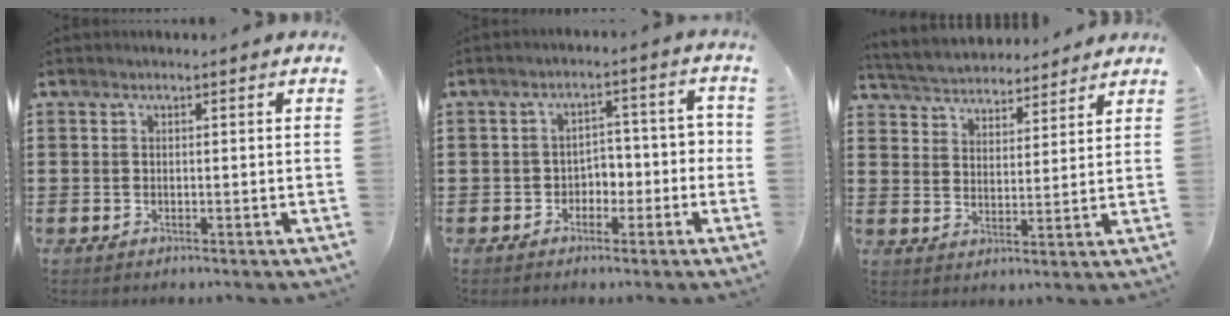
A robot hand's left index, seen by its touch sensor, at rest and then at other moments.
{"total": 3.6, "force": [-2.0, 2.6, 1.3], "torque": [-0.035, 0.009, -0.048]}
{"total": 4.2, "force": [4.1, 0.6, -0.2], "torque": [-0.019, -0.025, 0.071]}